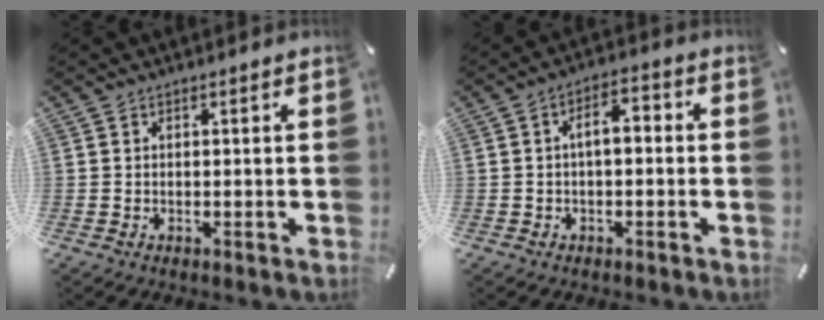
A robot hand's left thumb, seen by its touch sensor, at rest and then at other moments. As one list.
[{"total": 5.3, "force": [-0.7, 2.7, 4.5], "torque": [-0.075, 0.017, -0.018]}]